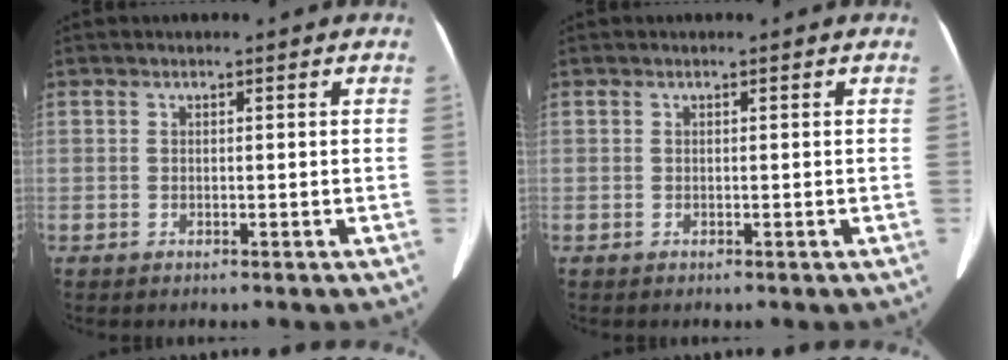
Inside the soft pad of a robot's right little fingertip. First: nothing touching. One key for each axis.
{"total": 0.0}